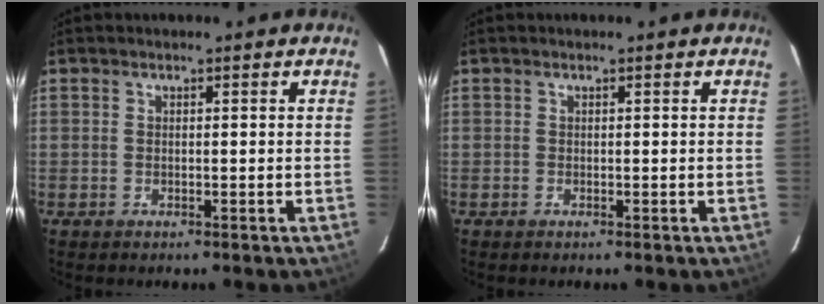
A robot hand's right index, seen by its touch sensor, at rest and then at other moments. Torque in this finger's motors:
{"motor_torque": [0.12, 0.10, -0.01, 0.01]}